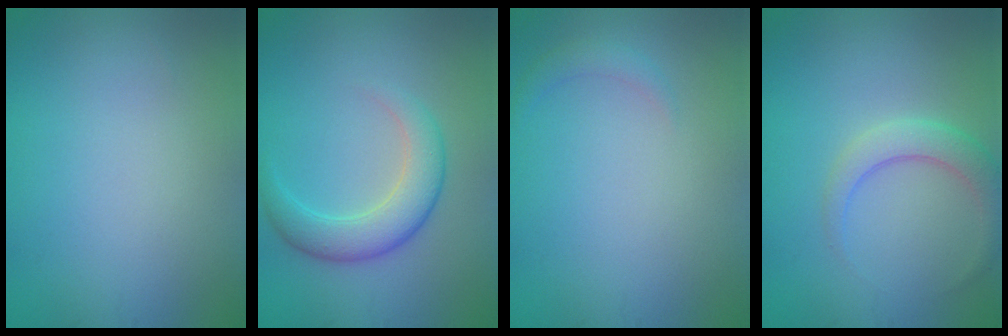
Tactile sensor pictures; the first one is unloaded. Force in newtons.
{"total": 4.0, "press": 4.0, "slide": 0.1}
{"total": 1.0, "press": 1.0, "slide": 0.1}
{"total": 2.9, "press": 2.9, "slide": 0.1}